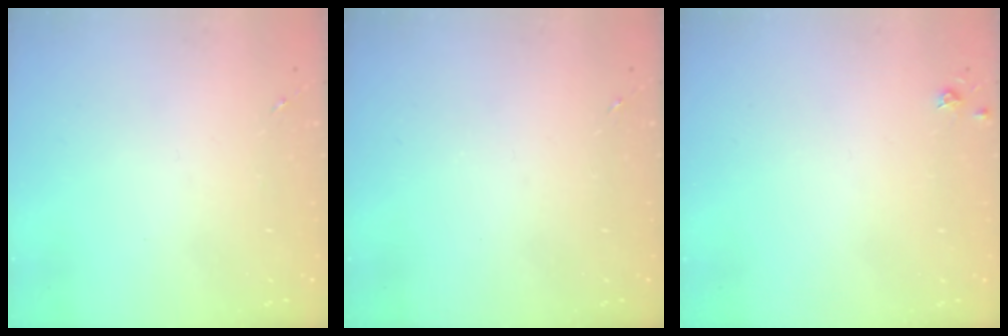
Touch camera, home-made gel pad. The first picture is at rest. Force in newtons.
{"total": 0.0}
{"total": 3.8, "press": 3.8, "slide": 0.5}